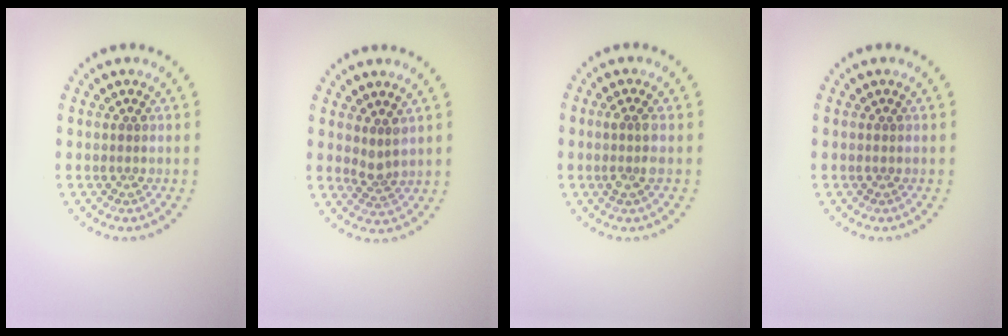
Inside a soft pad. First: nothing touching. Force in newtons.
{"total": 1.7, "press": 1.4, "slide": 1.1}
{"total": 1.8, "press": 1.5, "slide": 0.9}
{"total": 0.0}